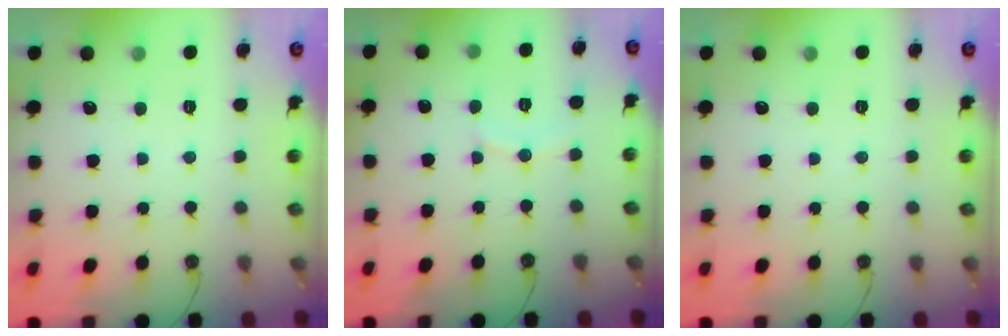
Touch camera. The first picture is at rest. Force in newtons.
{"total": 5.6, "press": 5.6, "slide": 0.4}
{"total": 0.0}